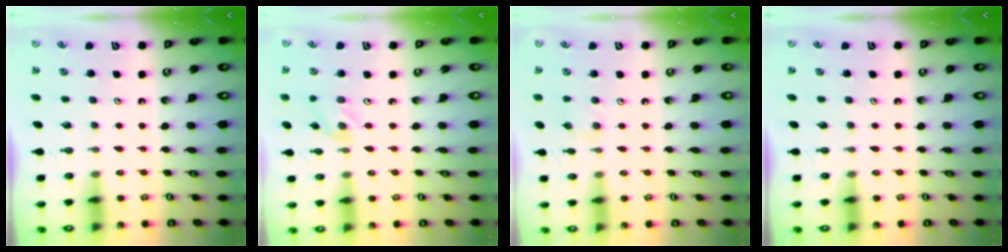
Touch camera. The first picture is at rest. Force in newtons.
{"total": 1.6, "press": 1.5, "slide": 0.3}
{"total": 5.3, "press": 5.3, "slide": 0.7}
{"total": 0.0}